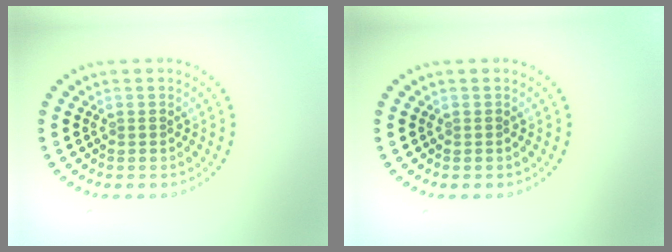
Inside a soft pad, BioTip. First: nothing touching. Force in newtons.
{"total": 0.0}